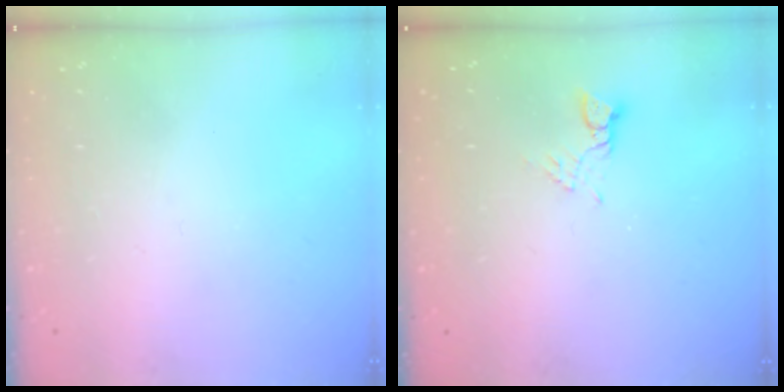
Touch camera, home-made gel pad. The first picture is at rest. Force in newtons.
{"total": 2.6, "press": 2.6, "slide": 0.1}